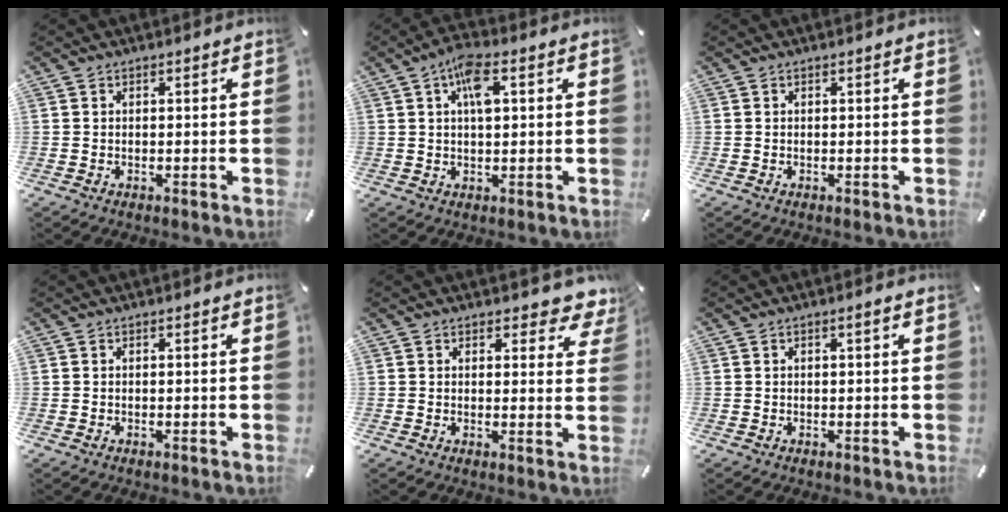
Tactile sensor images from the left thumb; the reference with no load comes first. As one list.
[{"total": 7.1, "force": [2.2, 2.9, 6.0], "torque": [-0.108, 0.005, 0.034]}, {"total": 0.0}, {"total": 0.0}, {"total": 4.5, "force": [3.3, 2.5, 1.8], "torque": [-0.004, -0.022, 0.053]}, {"total": 1.0, "force": [0.2, 0.1, 1.0], "torque": [-0.017, 0.002, 0.003]}]